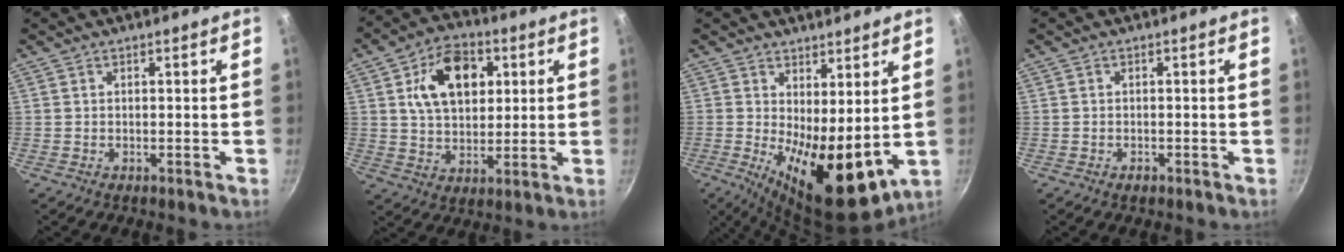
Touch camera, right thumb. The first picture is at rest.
{"total": 13.9, "force": [4.0, 9.3, 9.6], "torque": [-0.123, -0.002, 0.063]}
{"total": 14.3, "force": [0.6, 6.0, 13.0], "torque": [-0.171, -0.025, 0.024]}
{"total": 1.0, "force": [-0.6, 0.6, 0.5], "torque": [-0.010, 0.003, -0.010]}